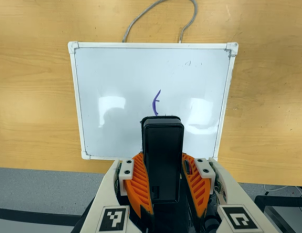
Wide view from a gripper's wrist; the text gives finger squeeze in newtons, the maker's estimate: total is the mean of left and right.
{"total": 9.9, "left": 8.2, "right": 11.5}